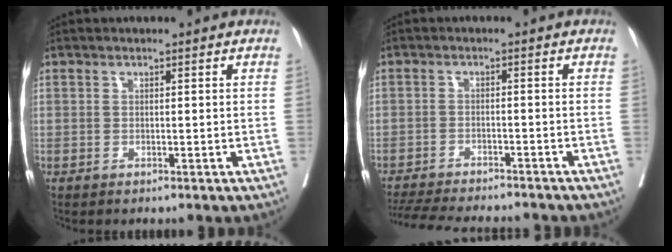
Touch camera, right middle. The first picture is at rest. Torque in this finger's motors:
{"motor_torque": [0.21, -0.40, 0.11, 0.03]}